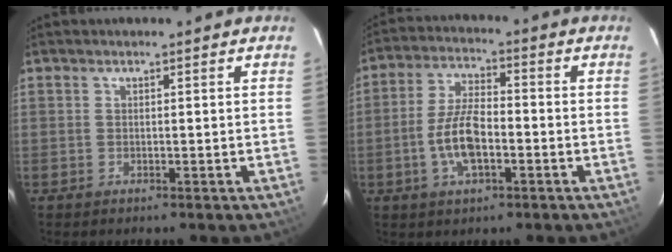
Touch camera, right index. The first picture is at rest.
{"total": 8.9, "force": [-2.7, 3.6, 7.7], "torque": [-0.157, 0.005, -0.050]}